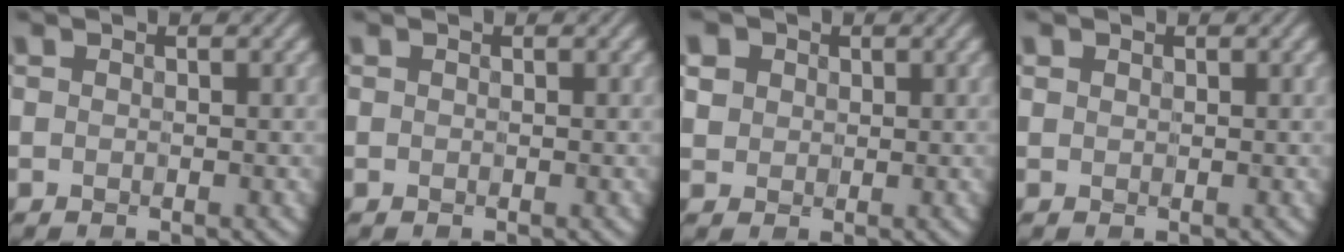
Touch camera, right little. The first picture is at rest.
{"total": 0.0}
{"total": 2.2, "force": [0.7, 1.9, 0.7], "torque": [-0.034, -0.002, 0.025]}
{"total": 0.5, "force": [0.3, 0.4, 0.0], "torque": [-0.006, -0.003, 0.016]}